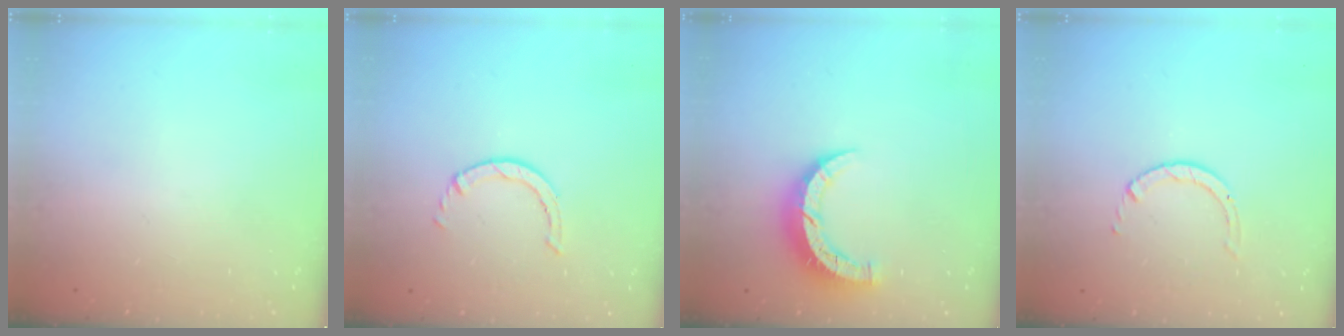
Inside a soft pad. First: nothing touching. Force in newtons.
{"total": 0.8, "press": 0.7, "slide": 0.2}
{"total": 8.0, "press": 7.9, "slide": 0.6}
{"total": 1.4, "press": 1.4, "slide": 0.1}